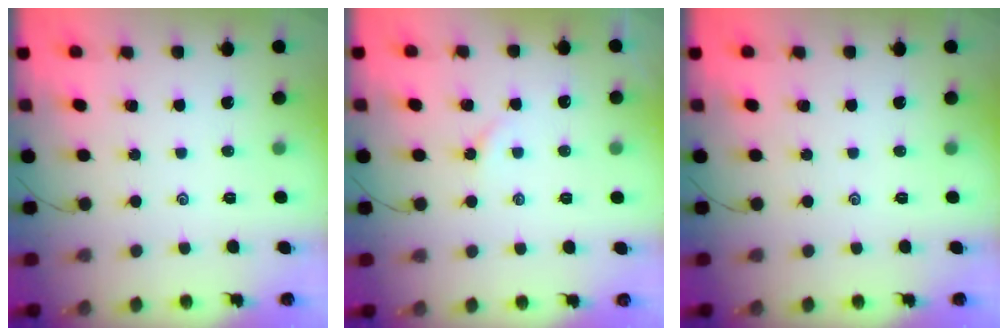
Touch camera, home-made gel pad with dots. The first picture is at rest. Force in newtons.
{"total": 3.0, "press": 2.9, "slide": 0.6}
{"total": 0.0}